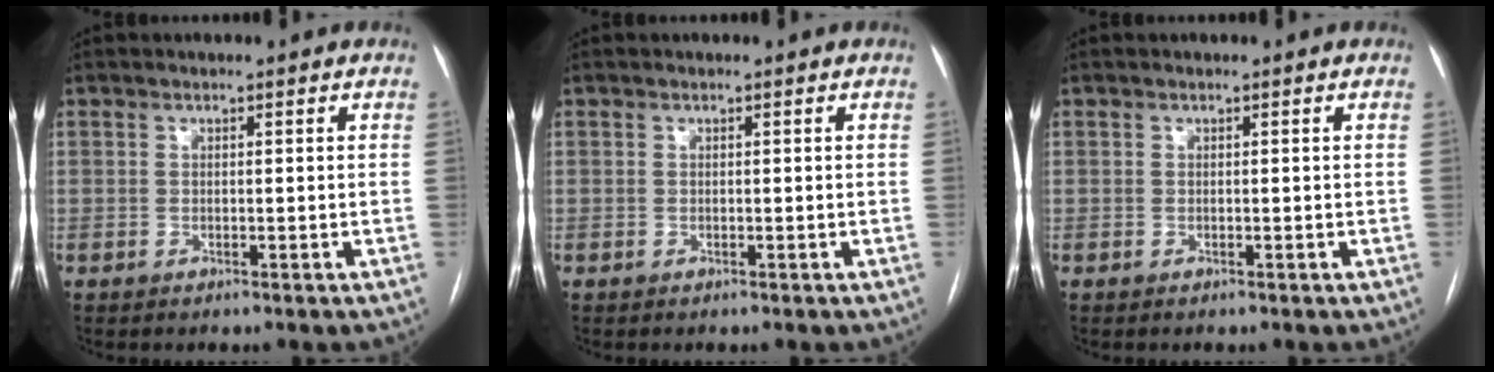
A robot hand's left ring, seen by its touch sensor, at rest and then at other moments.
{"total": 0.0}
{"total": 0.0}